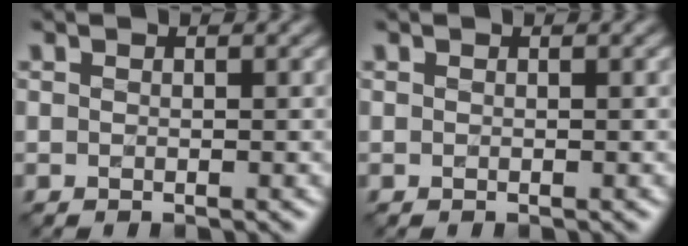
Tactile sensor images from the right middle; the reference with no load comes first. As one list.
[{"total": 0.0}]